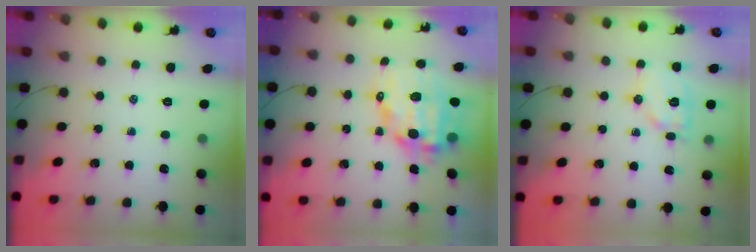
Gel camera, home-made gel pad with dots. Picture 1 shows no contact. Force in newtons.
{"total": 14.1, "press": 13.7, "slide": 3.3}
{"total": 10.5, "press": 10.5, "slide": 0.3}